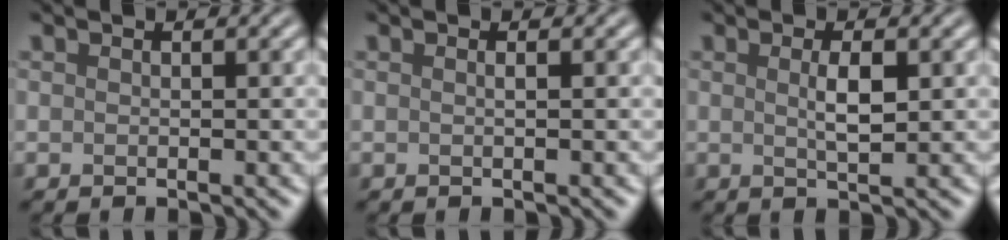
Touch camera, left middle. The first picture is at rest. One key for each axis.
{"total": 0.7, "fx": 0.1, "fy": 0.2, "fz": 0.6, "tx": -0.006, "ty": 0.003, "tz": -0.003}
{"total": 2.2, "fx": 0.4, "fy": 0.5, "fz": 2.1, "tx": -0.039, "ty": 0.001, "tz": 0.009}